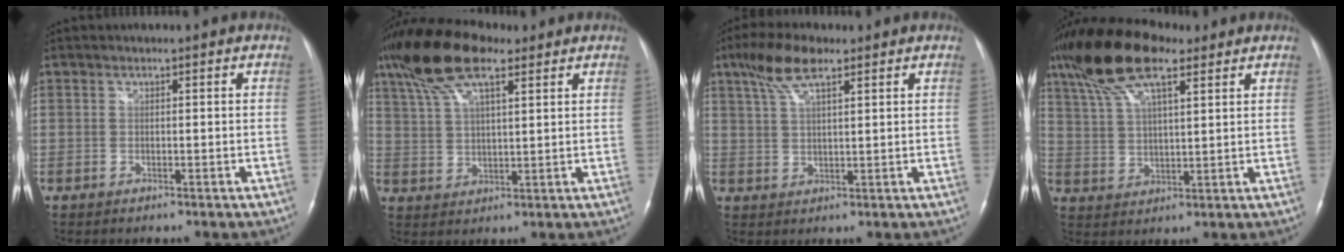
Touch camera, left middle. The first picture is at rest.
{"total": 12.2, "force": [7.9, 3.7, 8.5], "torque": [-0.174, 0.031, 0.150]}
{"total": 7.0, "force": [4.4, 1.8, 5.1], "torque": [-0.112, 0.020, 0.086]}
{"total": 13.6, "force": [8.8, 4.1, 9.5], "torque": [-0.191, 0.034, 0.167]}